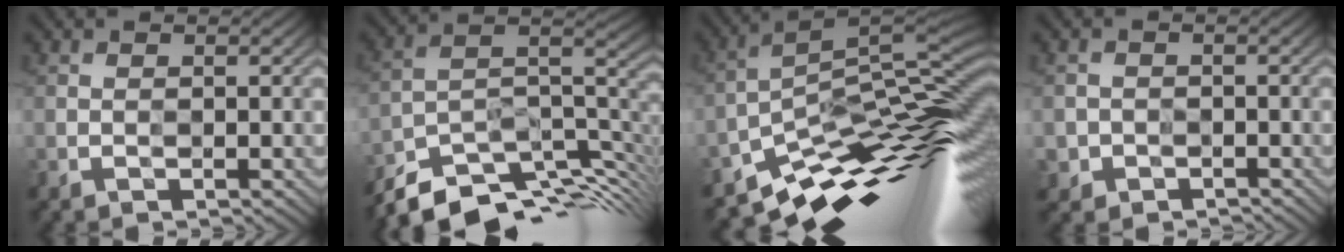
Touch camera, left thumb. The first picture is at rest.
{"total": 10.9, "force": [-8.8, 3.6, 5.3], "torque": [-0.105, 0.010, -0.149]}
{"total": 12.1, "force": [-7.2, 3.1, 9.3], "torque": [-0.155, 0.011, -0.132]}
{"total": 1.7, "force": [-0.9, 1.0, -1.1], "torque": [0.024, -0.003, -0.018]}